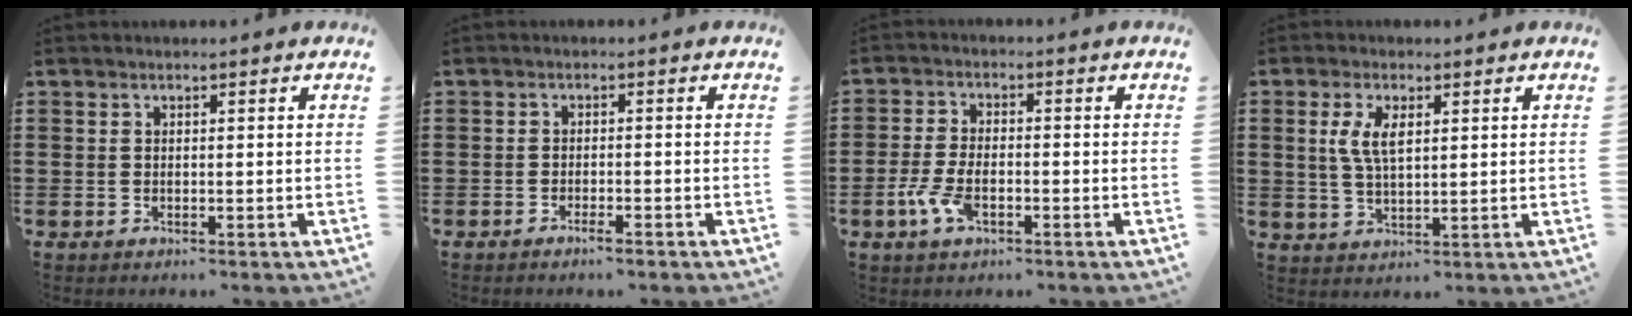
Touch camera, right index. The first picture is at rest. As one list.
[{"total": 1.5, "force": [-1.3, 0.1, 0.8], "torque": [-0.014, -0.002, -0.022]}, {"total": 5.3, "force": [-2.3, 2.4, 4.1], "torque": [-0.095, -0.002, -0.046]}, {"total": 4.9, "force": [1.3, 2.1, 4.2], "torque": [-0.090, 0.008, 0.021]}]